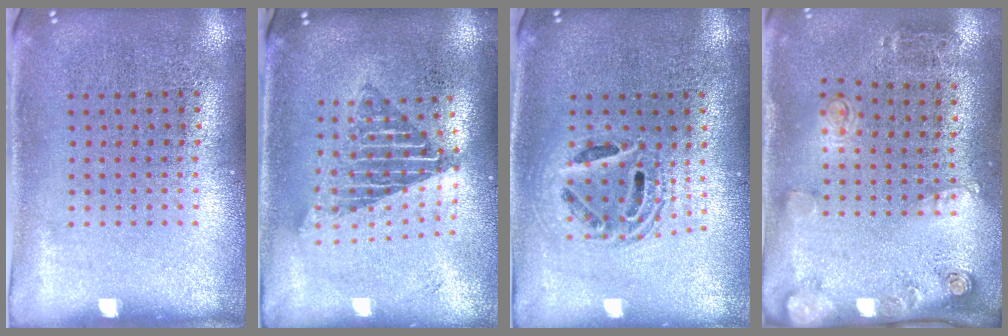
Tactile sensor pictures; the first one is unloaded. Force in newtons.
{"total": 1.6, "press": 1.4, "slide": 0.9}
{"total": 1.6, "press": 1.3, "slide": 0.9}
{"total": 2.0, "press": 1.2, "slide": 1.6}